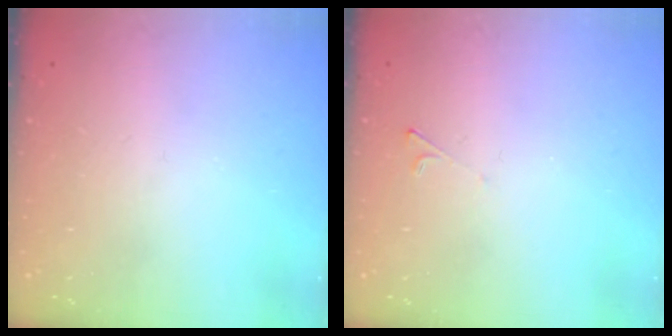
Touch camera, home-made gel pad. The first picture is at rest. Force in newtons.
{"total": 1.9, "press": 1.9, "slide": 0.4}